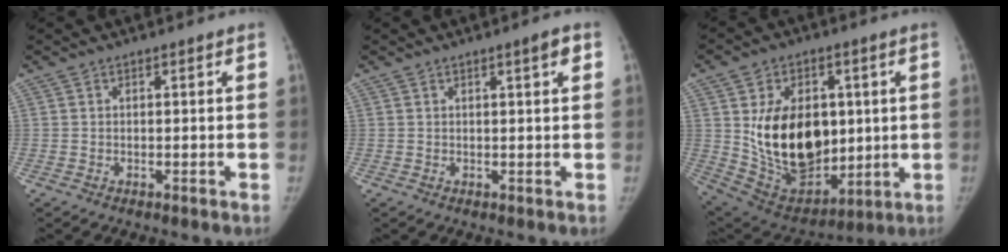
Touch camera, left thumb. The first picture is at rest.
{"total": 2.1, "force": [0.9, 0.2, 1.8], "torque": [-0.025, -0.001, 0.013]}
{"total": 21.5, "force": [1.8, 14.7, 15.6], "torque": [-0.214, -0.021, 0.062]}